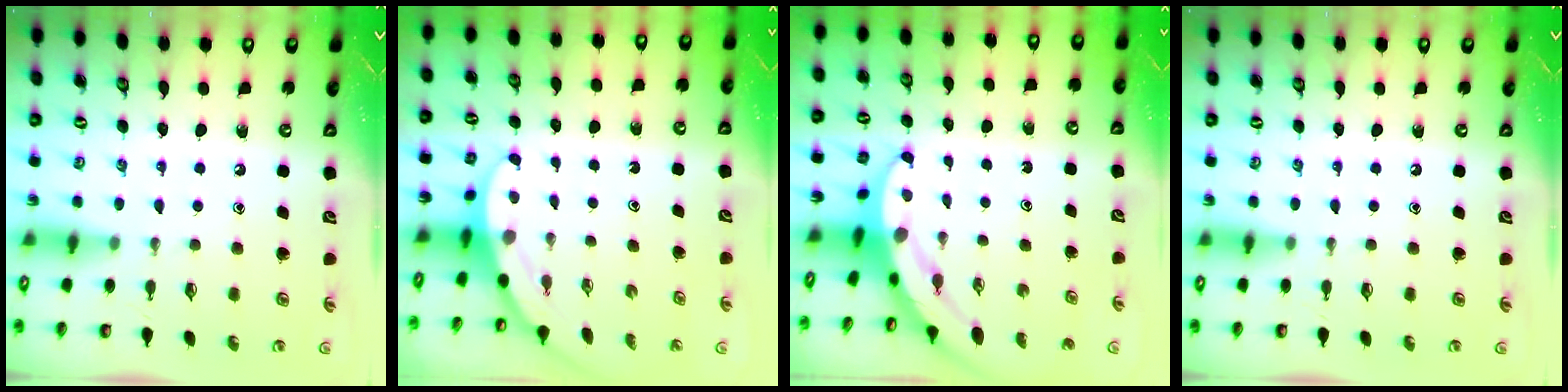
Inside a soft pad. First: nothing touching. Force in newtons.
{"total": 3.6, "press": 3.6, "slide": 0.2}
{"total": 4.6, "press": 4.6, "slide": 0.6}
{"total": 0.0}